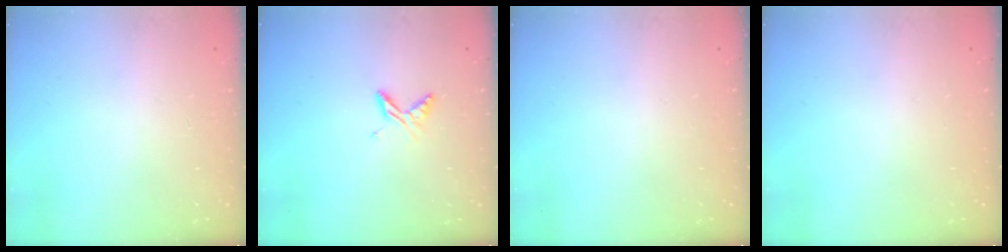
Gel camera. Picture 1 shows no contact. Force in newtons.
{"total": 6.6, "press": 6.5, "slide": 0.9}
{"total": 0.0}
{"total": 0.0}